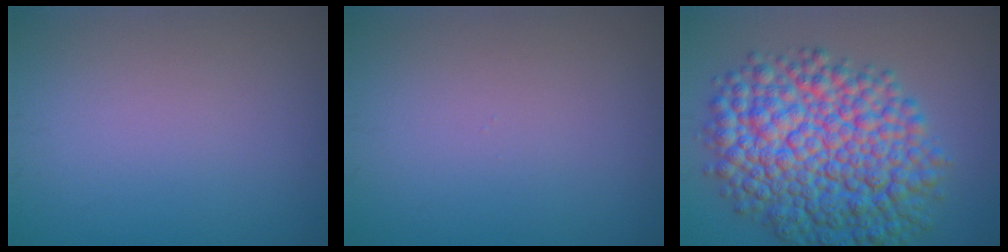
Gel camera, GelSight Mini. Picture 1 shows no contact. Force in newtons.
{"total": 0.0}
{"total": 12.8, "press": 12.8, "slide": 0.2}